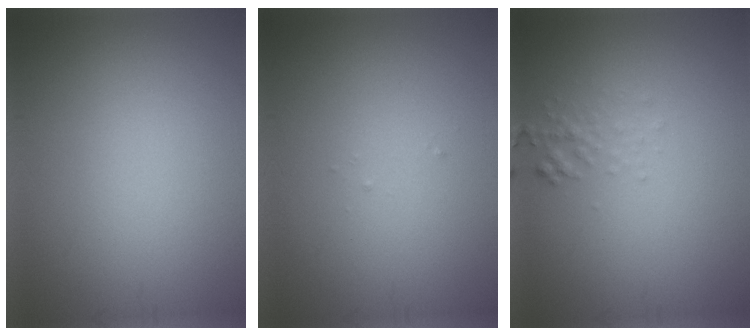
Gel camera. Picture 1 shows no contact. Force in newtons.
{"total": 0.0}
{"total": 1.3, "press": 1.3, "slide": 0.1}